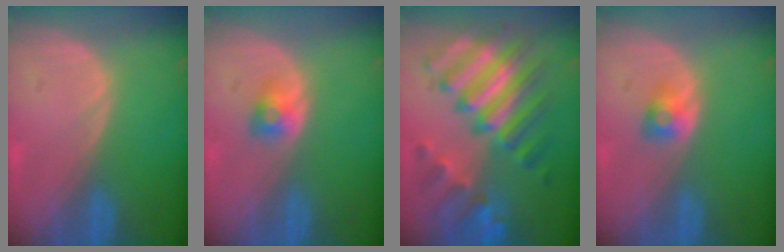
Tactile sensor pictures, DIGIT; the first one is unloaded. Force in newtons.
{"total": 2.7, "press": 2.4, "slide": 1.1}
{"total": 11.8, "press": 11.7, "slide": 1.1}
{"total": 2.6, "press": 2.3, "slide": 1.2}